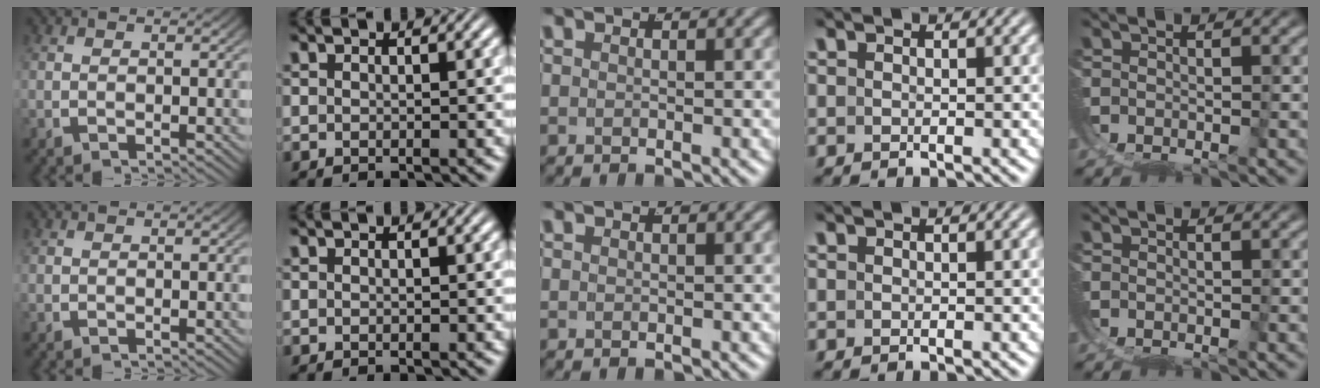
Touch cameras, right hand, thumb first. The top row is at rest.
{}